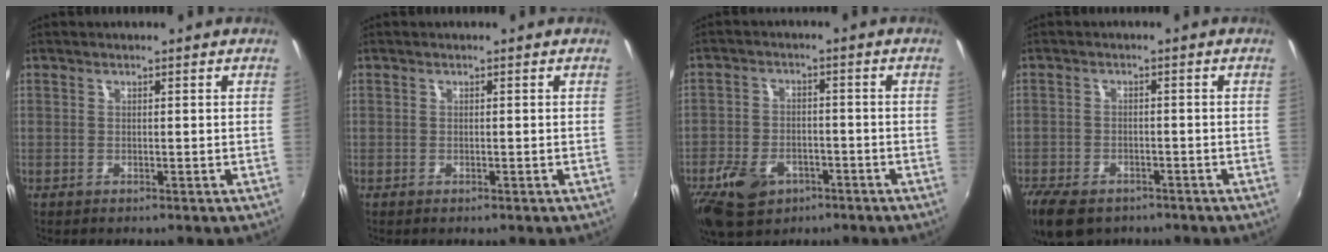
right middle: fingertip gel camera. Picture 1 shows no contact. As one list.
[{"total": 0.0}, {"total": 11.1, "force": [-6.0, 7.4, 5.7], "torque": [-0.149, -0.007, -0.097]}, {"total": 9.5, "force": [-6.7, 4.9, 4.6], "torque": [-0.118, -0.025, -0.118]}]